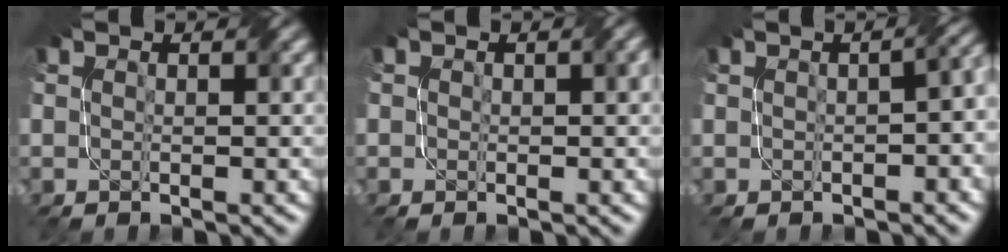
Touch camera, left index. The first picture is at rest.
{"total": 0.8, "force": [0.1, 0.6, 0.6], "torque": [-0.003, 0.004, 0.004]}
{"total": 5.7, "force": [0.0, 2.8, 4.9], "torque": [-0.020, 0.014, -0.001]}